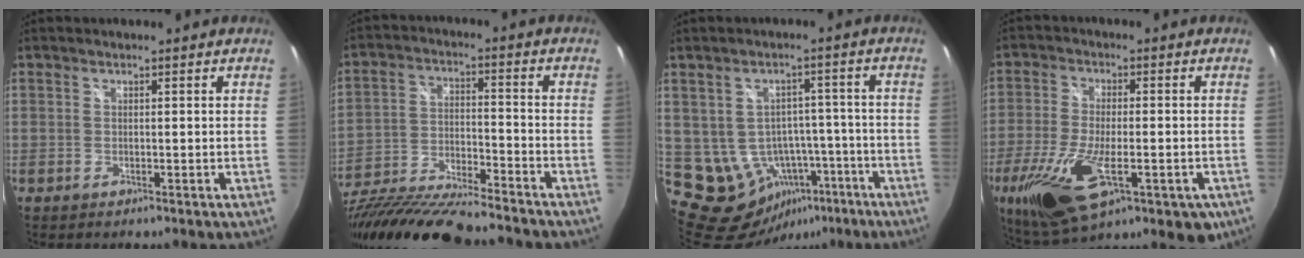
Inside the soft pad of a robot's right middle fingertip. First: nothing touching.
{"total": 22.8, "force": [-19.2, 3.8, 11.5], "torque": [-0.226, -0.049, -0.323]}
{"total": 13.1, "force": [-5.0, 11.1, 4.7], "torque": [-0.105, 0.026, -0.028]}
{"total": 21.2, "force": [-8.1, 9.8, 17.0], "torque": [-0.347, -0.067, -0.124]}